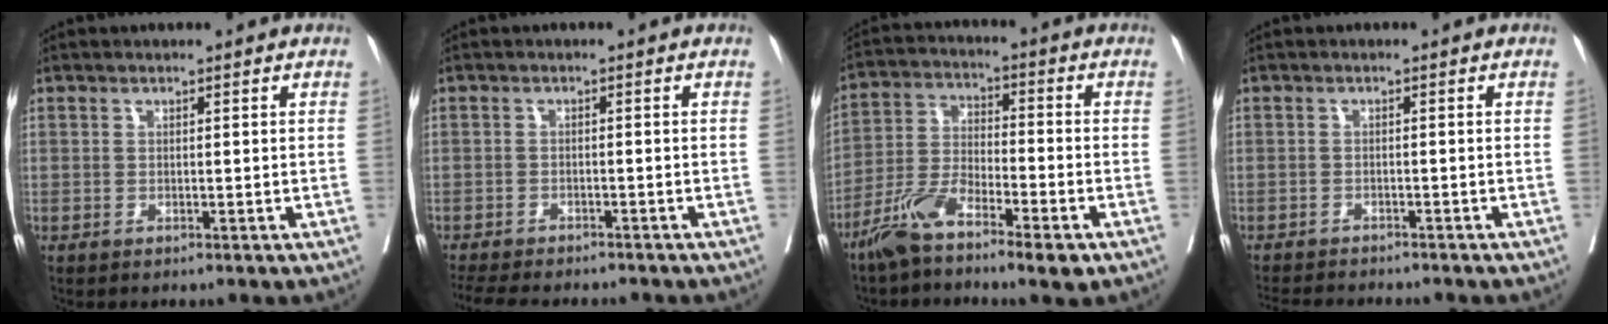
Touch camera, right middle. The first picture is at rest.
{"total": 10.7, "force": [-9.5, 2.5, 4.2], "torque": [-0.077, -0.014, -0.132]}
{"total": 9.6, "force": [-6.4, 1.9, 6.8], "torque": [-0.143, -0.005, -0.125]}
{"total": 8.3, "force": [-7.7, 1.1, 2.9], "torque": [-0.042, -0.011, -0.109]}